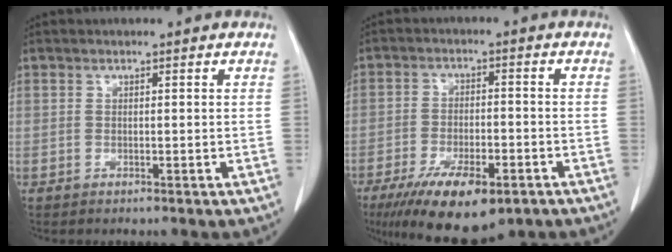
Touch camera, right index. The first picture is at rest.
{"total": 12.8, "force": [-7.8, 4.4, 9.1], "torque": [-0.153, -0.017, -0.123]}